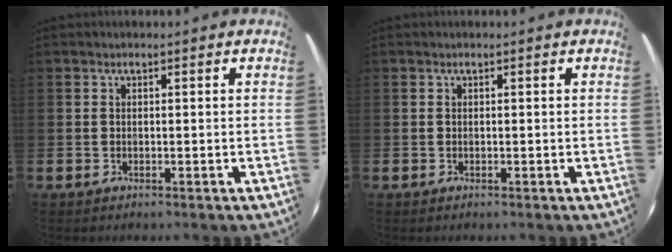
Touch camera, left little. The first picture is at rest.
{"total": 0.0}